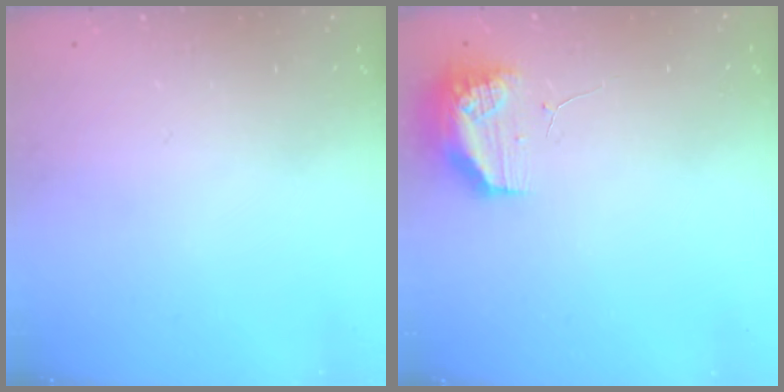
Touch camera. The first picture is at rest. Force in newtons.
{"total": 9.7, "press": 9.6, "slide": 1.5}